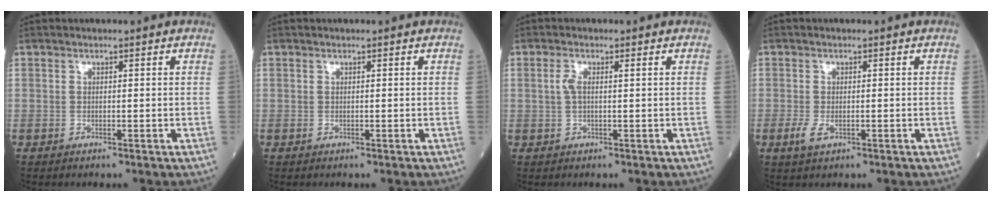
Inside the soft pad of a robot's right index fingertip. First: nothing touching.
{"total": 0.0}
{"total": 2.0, "force": [0.4, 0.5, 1.8], "torque": [-0.048, 0.009, 0.007]}
{"total": 2.3, "force": [-0.8, 1.0, 1.9], "torque": [-0.046, -0.003, -0.014]}